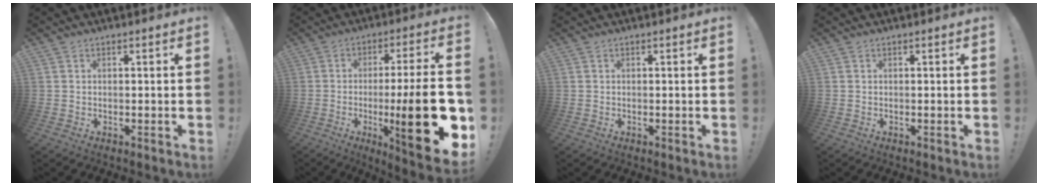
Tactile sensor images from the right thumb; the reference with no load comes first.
{"total": 23.1, "force": [-5.1, 4.2, 22.2], "torque": [-0.338, 0.009, -0.068]}
{"total": 0.0}
{"total": 0.0}